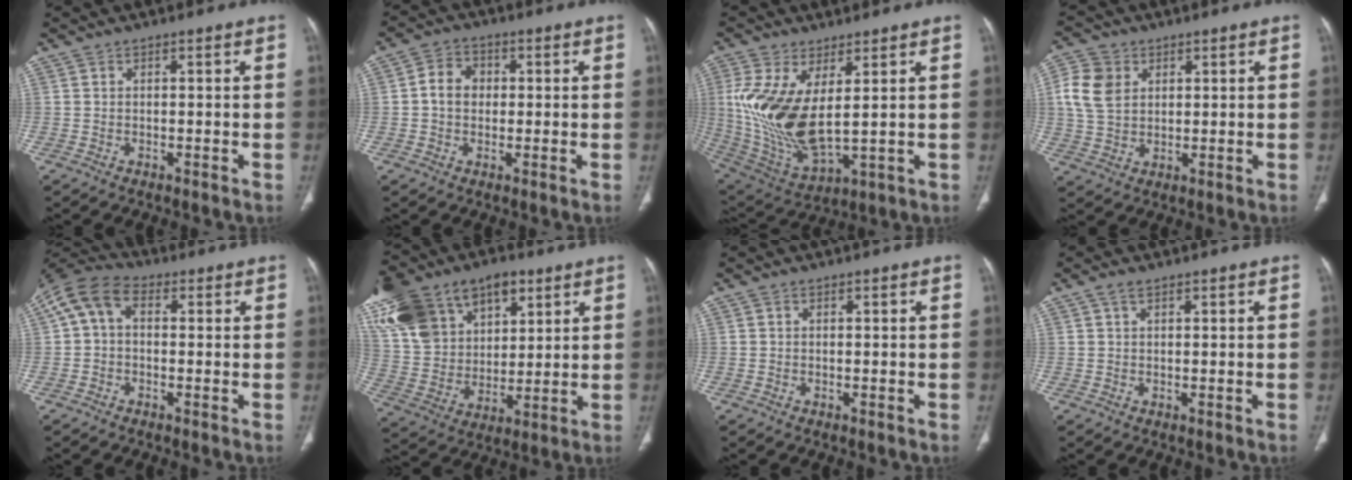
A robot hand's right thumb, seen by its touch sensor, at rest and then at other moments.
{"total": 5.6, "force": [0.3, 4.6, 3.1], "torque": [-0.041, 0.015, 0.000]}
{"total": 16.2, "force": [2.8, 7.3, 14.2], "torque": [-0.300, -0.022, 0.075]}
{"total": 8.6, "force": [2.5, 6.7, 4.8], "torque": [-0.089, 0.002, 0.051]}
{"total": 9.0, "force": [1.3, 6.2, 6.4], "torque": [-0.121, 0.031, 0.011]}
{"total": 25.3, "force": [13.0, 16.5, 14.3], "torque": [-0.288, 0.019, 0.245]}
{"total": 0.0}
{"total": 1.6, "force": [0.9, 0.8, 1.0], "torque": [-0.022, 0.004, 0.018]}